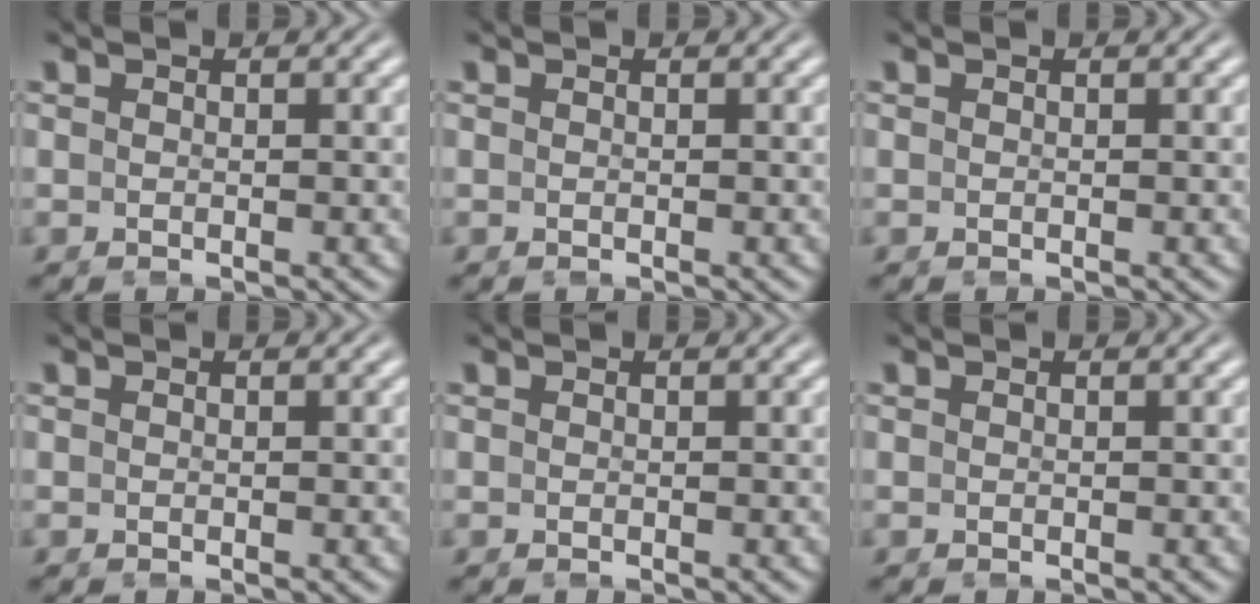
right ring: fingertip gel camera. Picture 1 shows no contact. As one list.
[{"total": 0.0}, {"total": 0.0}, {"total": 0.0}, {"total": 0.0}, {"total": 0.0}]